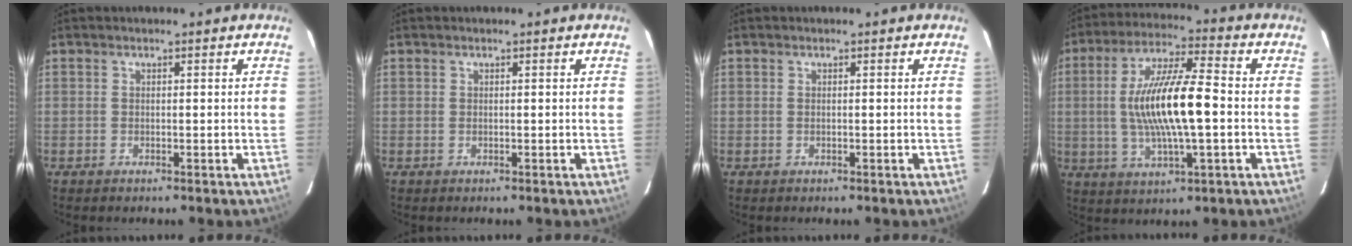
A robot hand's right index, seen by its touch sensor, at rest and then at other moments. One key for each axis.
{"total": 0.0}
{"total": 0.0}
{"total": 14.9, "fx": -0.8, "fy": 3.3, "fz": 14.5, "tx": -0.276, "ty": 0.006, "tz": -0.014}